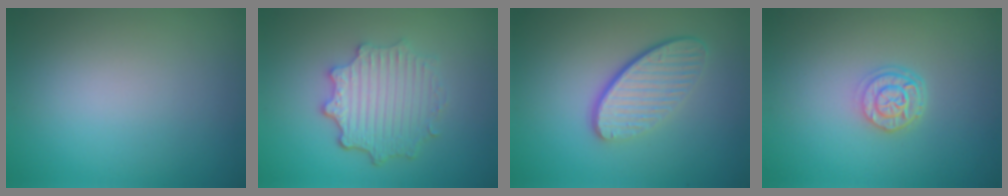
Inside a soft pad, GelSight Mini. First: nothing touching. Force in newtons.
{"total": 4.7, "press": 3.7, "slide": 2.9}
{"total": 4.6, "press": 3.2, "slide": 3.3}
{"total": 2.6, "press": 2.1, "slide": 1.5}